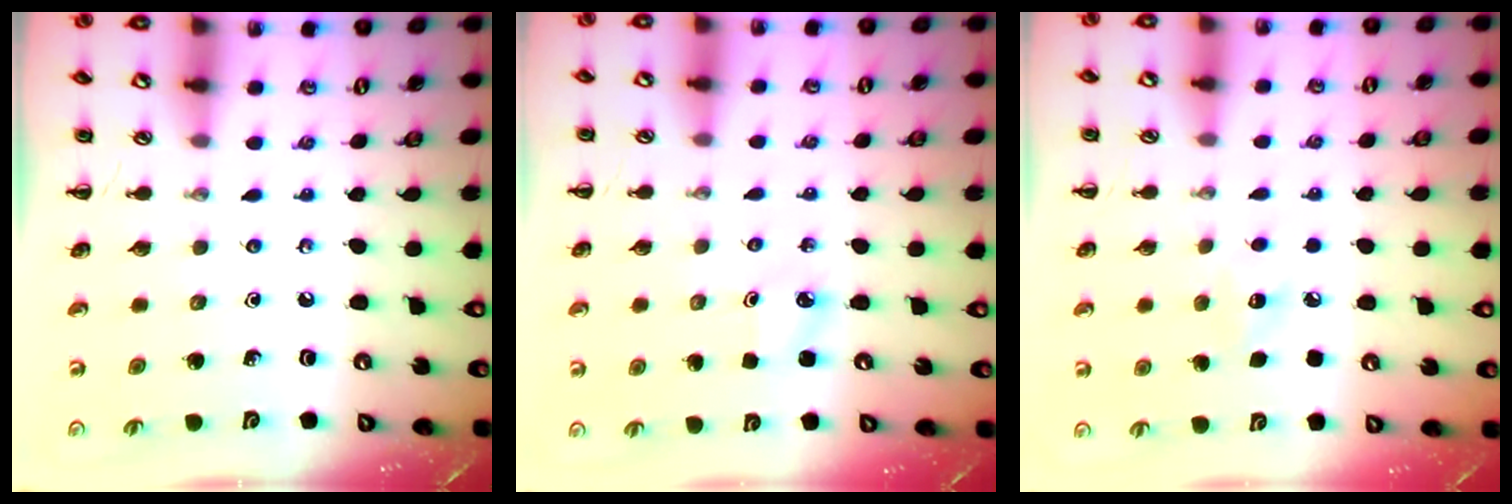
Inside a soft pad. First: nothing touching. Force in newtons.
{"total": 3.0, "press": 2.8, "slide": 0.9}
{"total": 6.1, "press": 5.9, "slide": 1.6}